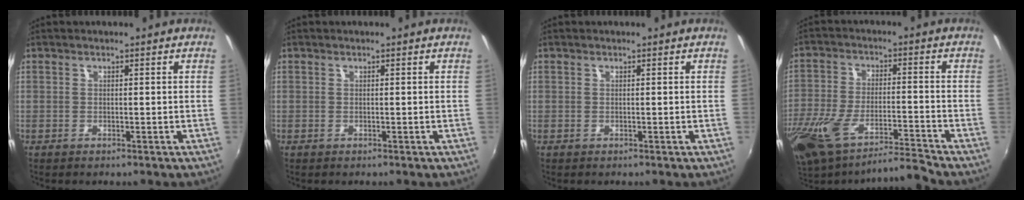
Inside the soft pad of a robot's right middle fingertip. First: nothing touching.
{"total": 0.0}
{"total": 0.0}
{"total": 14.4, "force": [-11.9, 2.0, 7.9], "torque": [-0.181, -0.032, -0.226]}